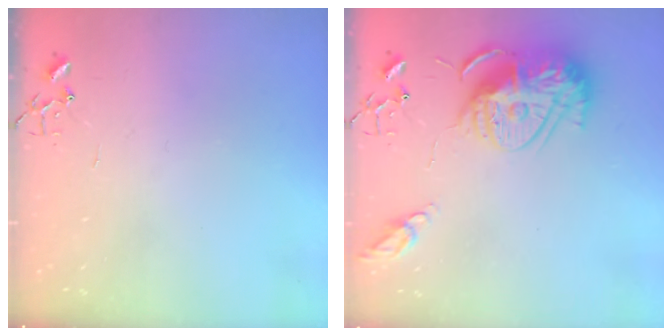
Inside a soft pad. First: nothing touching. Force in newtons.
{"total": 15.2, "press": 15.1, "slide": 1.4}